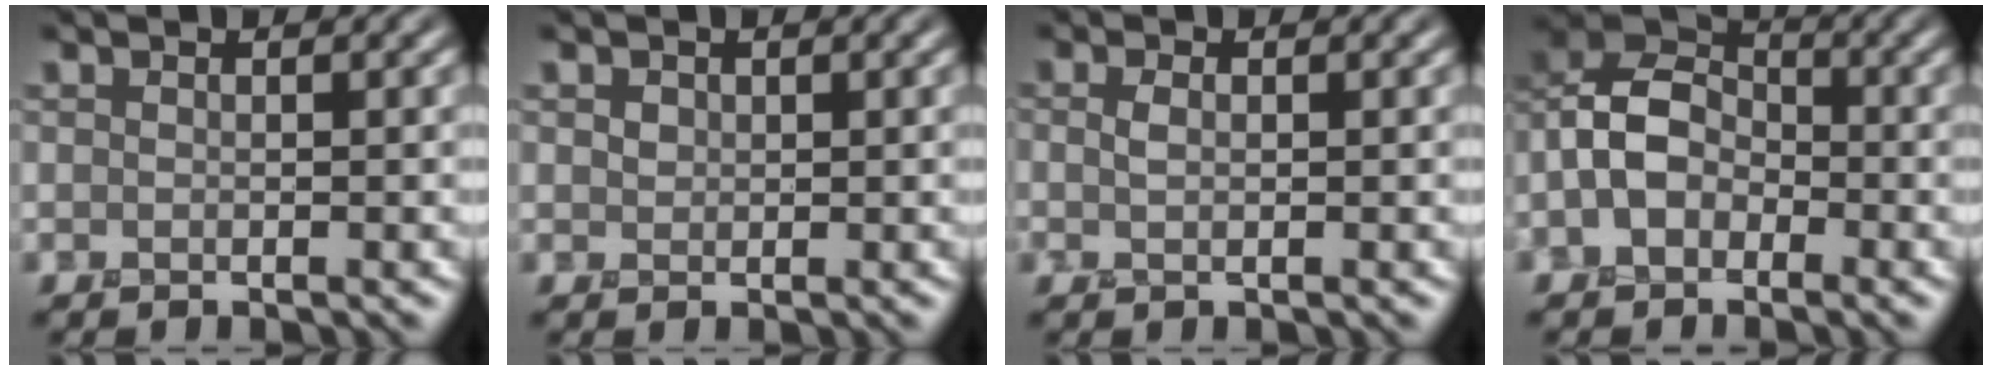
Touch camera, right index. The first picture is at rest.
{"total": 0.8, "force": [0.4, 0.7, 0.3], "torque": [-0.005, 0.000, 0.006]}
{"total": 1.3, "force": [0.0, 0.5, 1.2], "torque": [-0.026, 0.001, -0.003]}
{"total": 6.1, "force": [-1.7, 4.3, 3.9], "torque": [-0.081, 0.013, -0.047]}